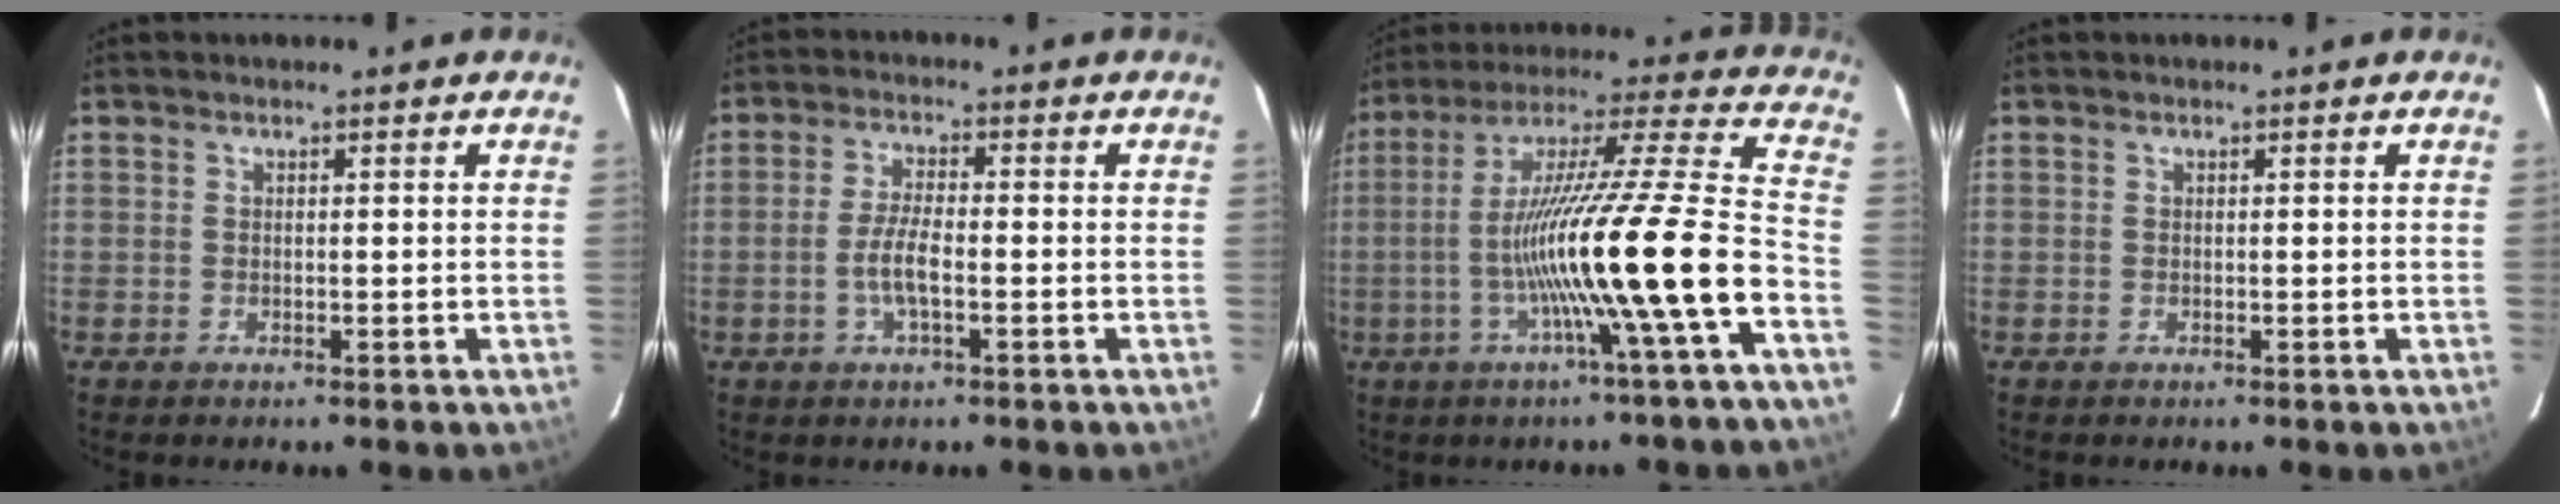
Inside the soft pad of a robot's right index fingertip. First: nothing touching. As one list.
[{"total": 4.9, "force": [-1.5, 1.3, 4.5], "torque": [-0.093, -0.001, -0.029]}, {"total": 21.2, "force": [-7.7, -1.9, 19.7], "torque": [-0.315, -0.025, -0.138]}, {"total": 0.0}]